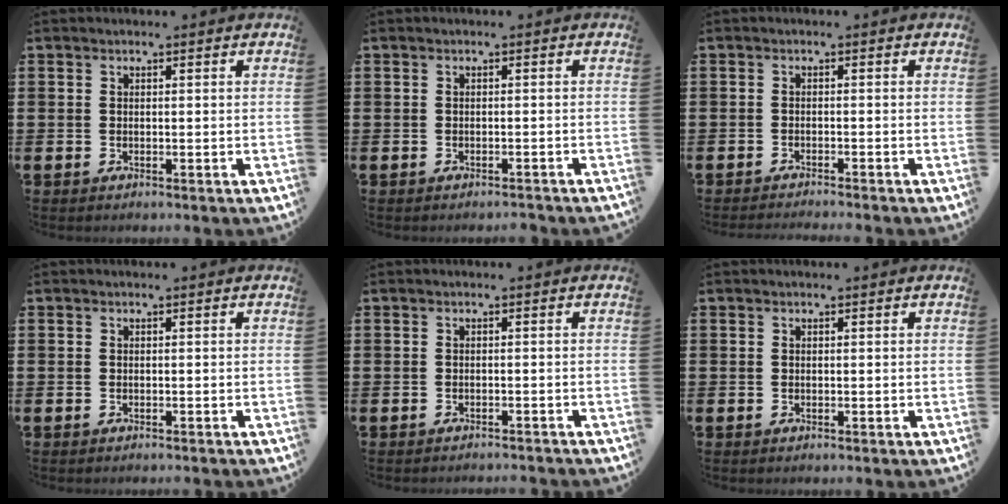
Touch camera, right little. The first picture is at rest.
{"total": 0.7, "force": [-0.7, -0.1, 0.1], "torque": [-0.003, -0.002, -0.014]}
{"total": 0.9, "force": [-0.9, -0.2, 0.1], "torque": [0.000, -0.001, -0.018]}
{"total": 0.0}
{"total": 0.7, "force": [-0.7, -0.1, 0.0], "torque": [0.000, -0.001, -0.015]}
{"total": 0.0}